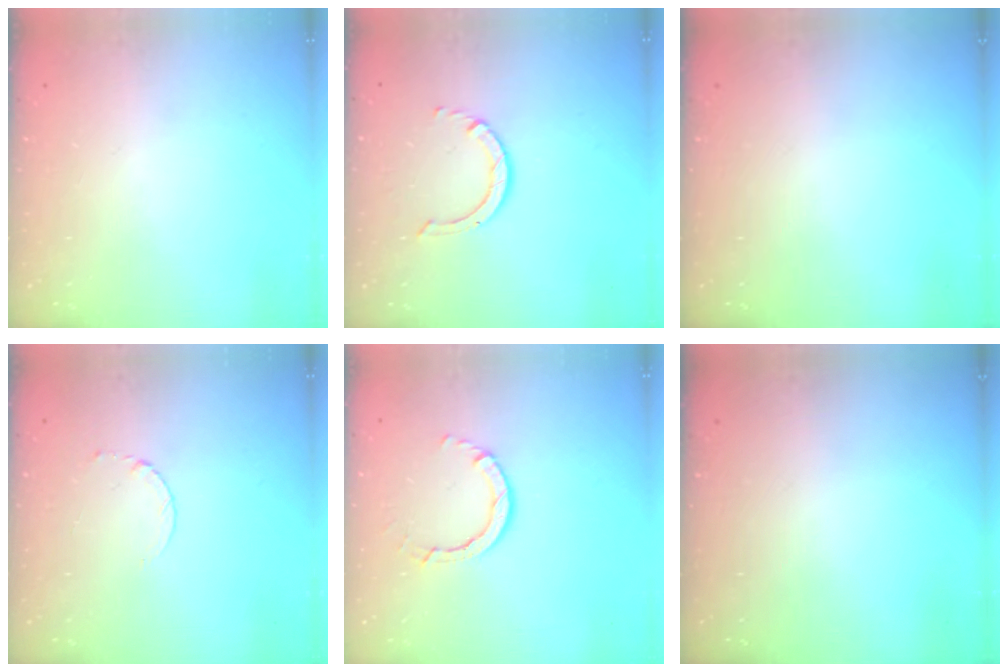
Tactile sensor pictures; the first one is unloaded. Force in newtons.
{"total": 3.5, "press": 3.5, "slide": 0.6}
{"total": 0.0}
{"total": 2.6, "press": 2.6, "slide": 0.3}
{"total": 3.7, "press": 3.7, "slide": 0.4}
{"total": 0.0}